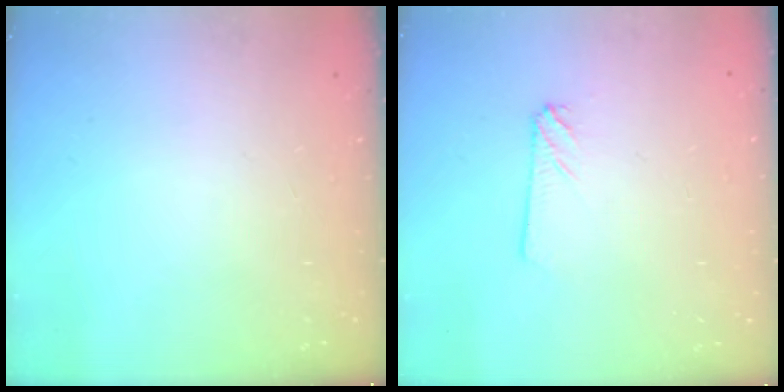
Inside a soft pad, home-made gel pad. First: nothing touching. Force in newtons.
{"total": 2.4, "press": 2.4, "slide": 0.2}